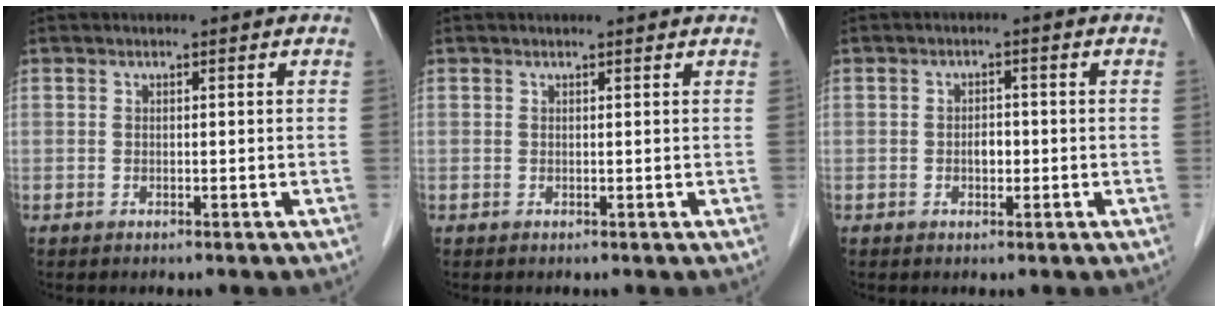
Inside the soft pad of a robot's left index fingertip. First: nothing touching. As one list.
[{"total": 1.4, "force": [1.4, 0.2, 0.2], "torque": [-0.014, 0.006, 0.014]}, {"total": 1.9, "force": [-0.5, 1.1, 1.4], "torque": [-0.021, 0.004, -0.006]}]